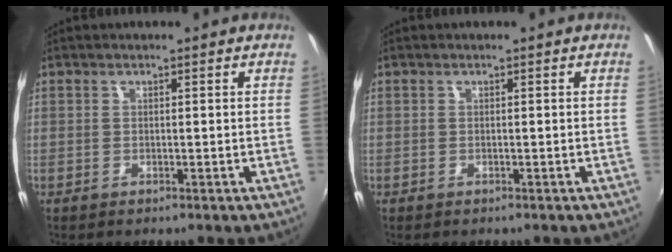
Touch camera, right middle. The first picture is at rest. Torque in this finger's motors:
{"motor_torque": [1.07, -1.07, 0.33, 0.06]}